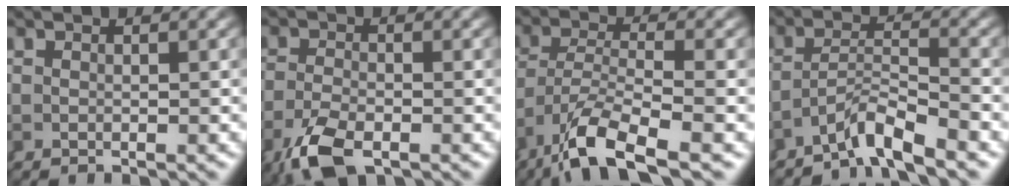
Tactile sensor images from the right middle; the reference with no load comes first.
{"total": 4.4, "force": [-2.9, 1.6, 2.9], "torque": [-0.057, -0.017, -0.040]}
{"total": 7.7, "force": [-3.8, 3.4, 5.8], "torque": [-0.124, -0.037, -0.041]}
{"total": 3.9, "force": [-3.0, 0.2, 2.5], "torque": [-0.032, -0.005, -0.051]}